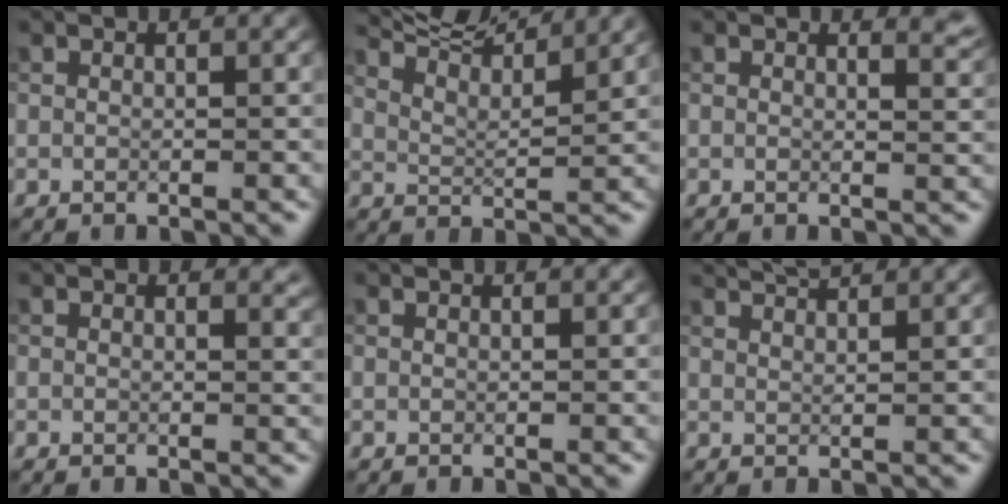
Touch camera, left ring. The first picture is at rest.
{"total": 7.8, "force": [7.0, 1.2, 3.2], "torque": [-0.053, 0.009, 0.090]}
{"total": 1.9, "force": [1.6, 0.6, 1.0], "torque": [-0.007, -0.007, 0.024]}
{"total": 1.2, "force": [0.8, 0.6, 0.7], "torque": [-0.003, -0.004, 0.012]}
{"total": 0.0}
{"total": 2.9, "force": [2.6, 0.3, 1.1], "torque": [-0.008, 0.006, 0.031]}